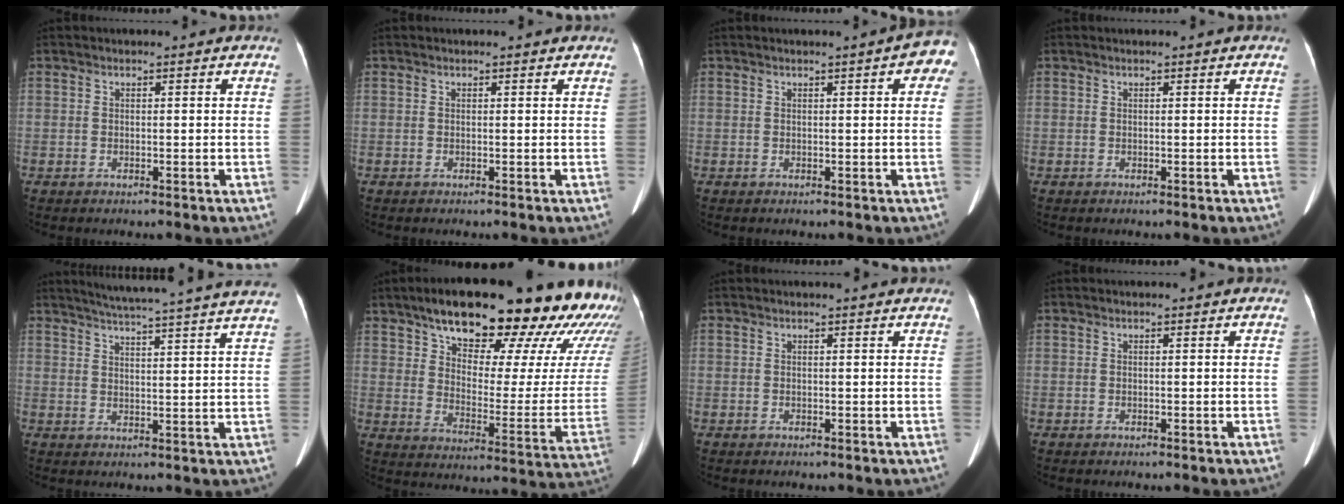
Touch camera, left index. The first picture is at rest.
{"total": 2.2, "force": [2.0, 0.4, 0.8], "torque": [-0.008, 0.002, 0.018]}
{"total": 5.1, "force": [2.2, 1.0, 4.5], "torque": [-0.043, 0.000, 0.019]}
{"total": 0.6, "force": [0.5, -0.1, 0.3], "torque": [0.001, 0.001, 0.010]}
{"total": 21.7, "force": [19.6, -1.1, 9.2], "torque": [-0.146, -0.041, 0.243]}
{"total": 31.0, "force": [24.3, 7.4, 17.8], "torque": [-0.220, -0.046, 0.305]}
{"total": 3.4, "force": [3.1, 0.3, 1.2], "torque": [-0.014, 0.001, 0.027]}
{"total": 0.0}